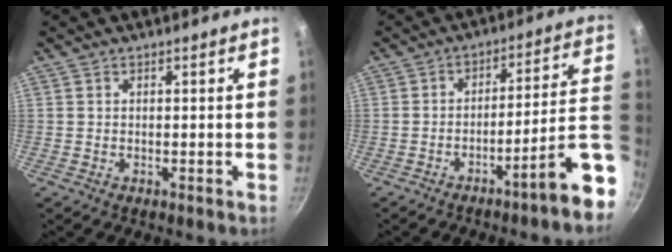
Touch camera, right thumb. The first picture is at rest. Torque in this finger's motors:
{"motor_torque": [2.79, 1.48, 1.05, -0.84, 0.02]}